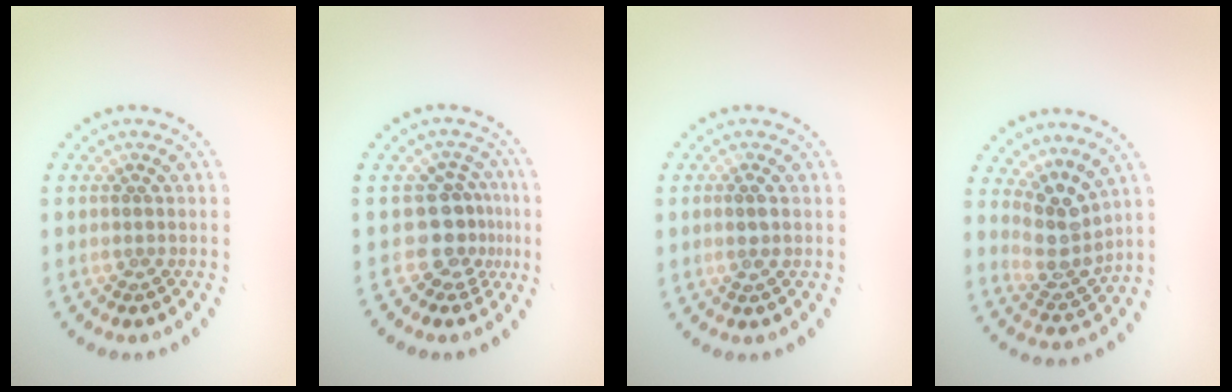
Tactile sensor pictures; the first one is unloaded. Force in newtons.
{"total": 3.1, "press": 2.4, "slide": 2.0}
{"total": 1.0, "press": 0.7, "slide": 0.7}
{"total": 3.8, "press": 2.8, "slide": 2.6}